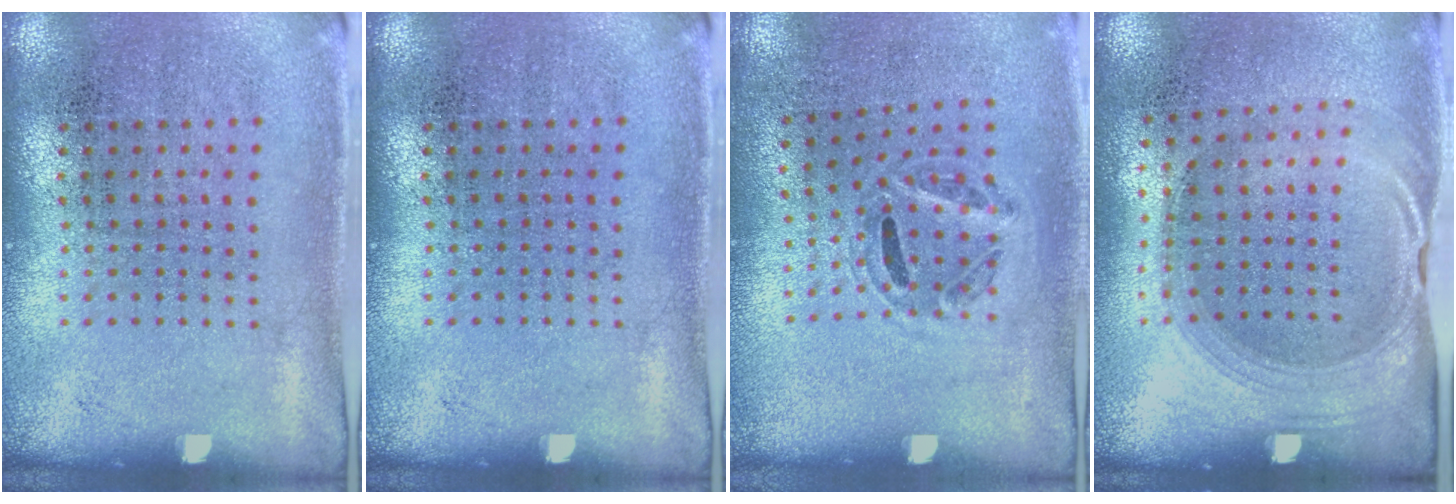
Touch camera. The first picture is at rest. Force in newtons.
{"total": 0.0}
{"total": 1.1, "press": 0.7, "slide": 0.9}
{"total": 1.5, "press": 1.2, "slide": 0.8}